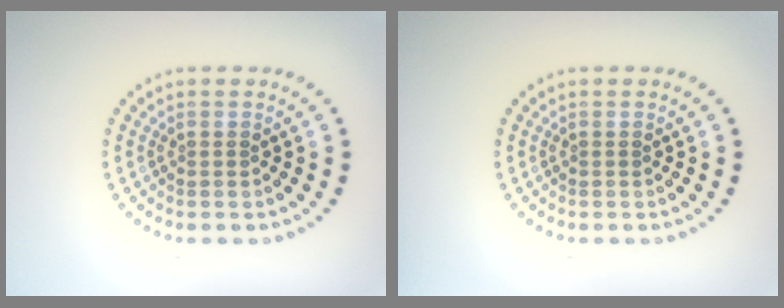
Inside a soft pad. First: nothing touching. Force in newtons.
{"total": 0.0}